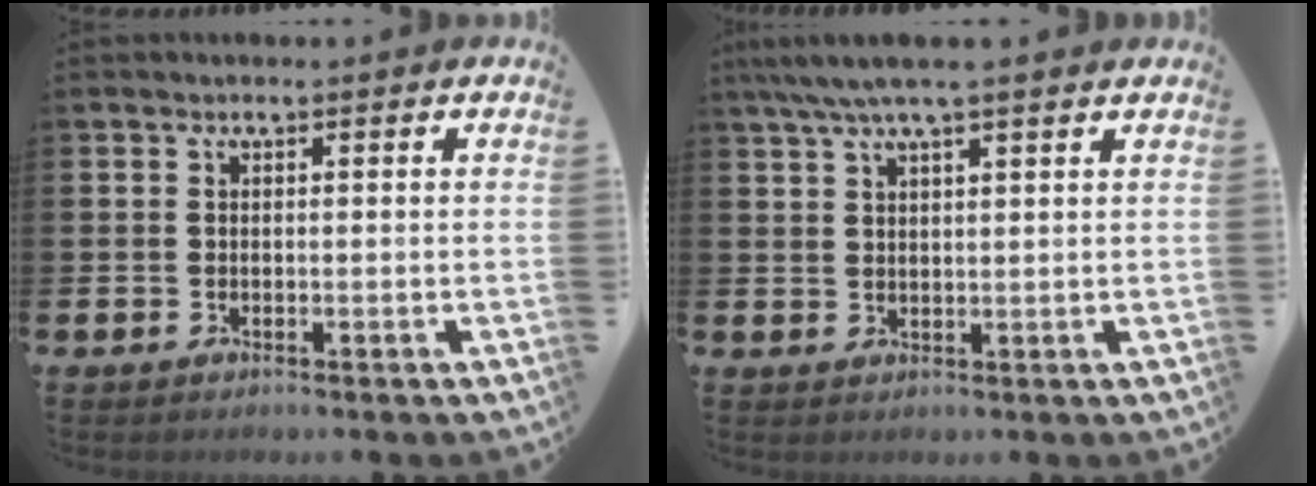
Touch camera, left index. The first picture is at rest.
{"total": 4.6, "force": [3.6, 0.5, 2.8], "torque": [-0.061, -0.002, 0.065]}